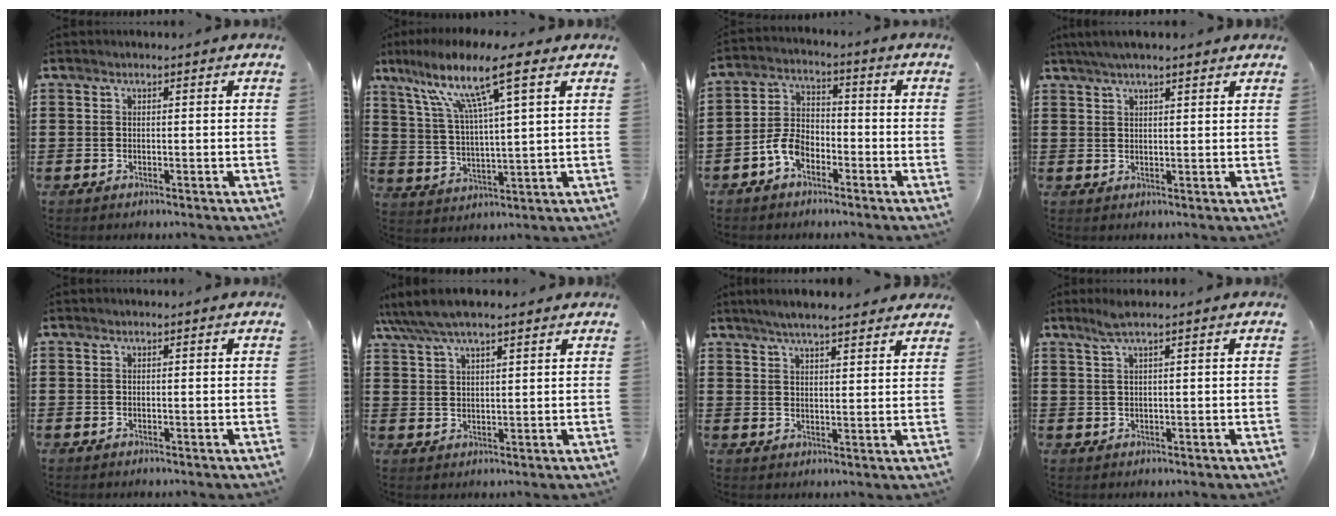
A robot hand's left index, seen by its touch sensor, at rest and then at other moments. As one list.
[{"total": 11.5, "force": [6.8, 1.3, 9.3], "torque": [-0.196, -0.010, 0.113]}, {"total": 5.8, "force": [-3.3, 3.4, 3.3], "torque": [-0.094, 0.006, -0.070]}, {"total": 3.2, "force": [2.5, 0.4, 2.0], "torque": [-0.043, 0.005, 0.045]}, {"total": 0.0}, {"total": 4.9, "force": [4.0, 1.3, 2.5], "torque": [-0.060, -0.002, 0.073]}, {"total": 4.6, "force": [4.1, 0.3, 1.9], "torque": [-0.048, -0.009, 0.075]}, {"total": 2.3, "force": [1.3, -0.1, 1.9], "torque": [-0.040, -0.001, 0.023]}]